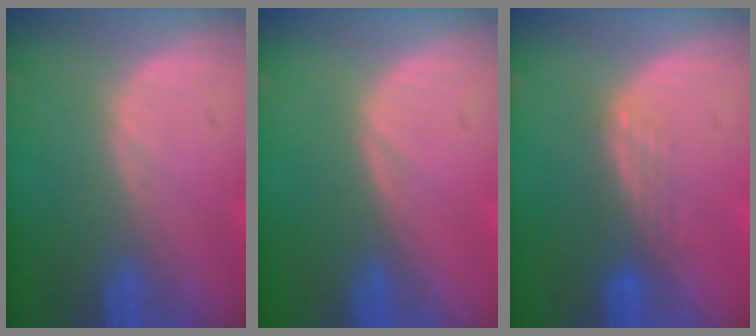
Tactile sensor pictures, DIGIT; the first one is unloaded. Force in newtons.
{"total": 0.0}
{"total": 3.1, "press": 2.6, "slide": 1.7}